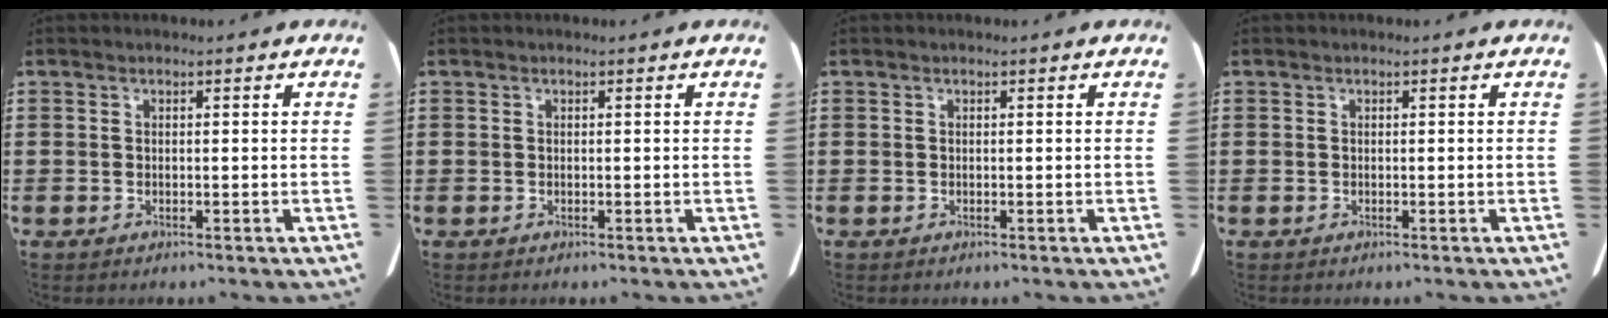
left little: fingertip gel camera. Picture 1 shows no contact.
{"total": 0.0}
{"total": 0.0}
{"total": 0.0}